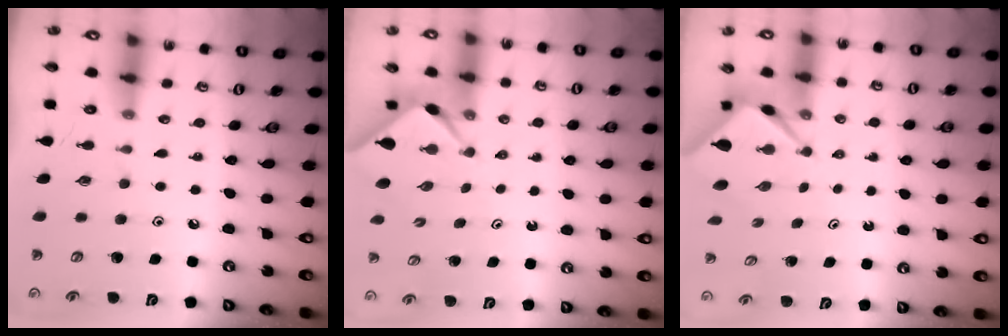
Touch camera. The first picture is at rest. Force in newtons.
{"total": 2.3, "press": 2.3, "slide": 0.1}
{"total": 2.7, "press": 2.7, "slide": 0.2}